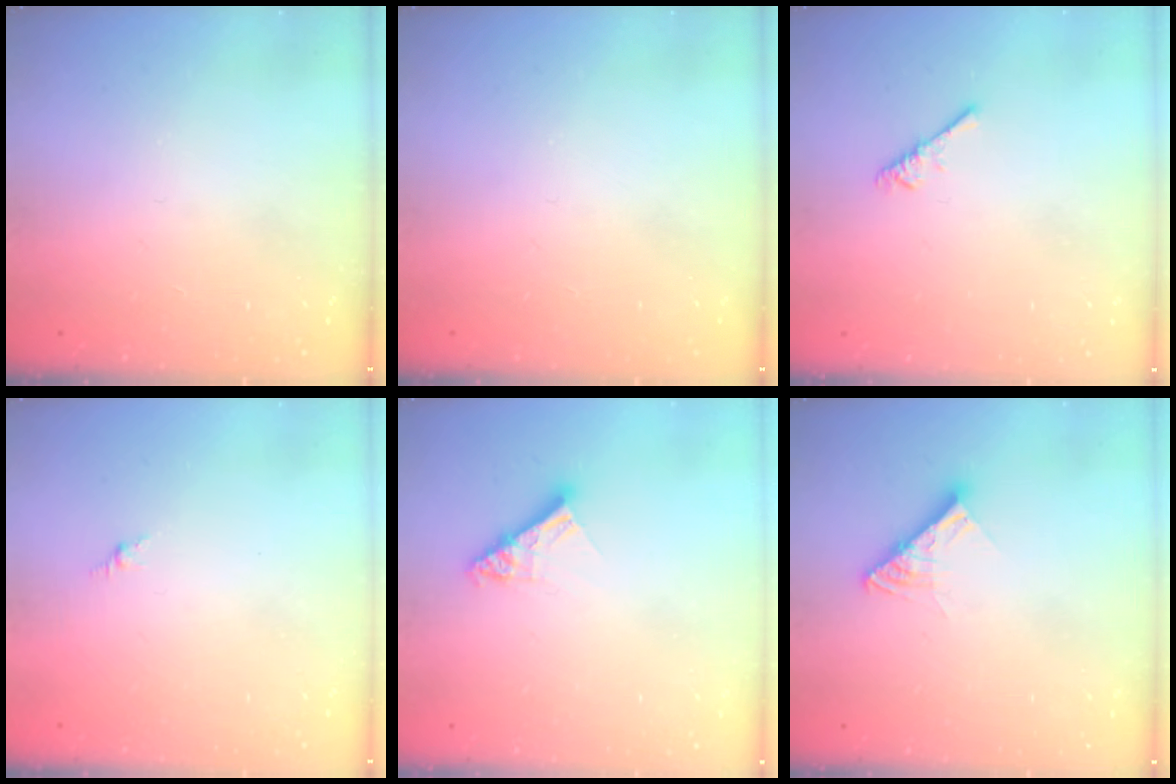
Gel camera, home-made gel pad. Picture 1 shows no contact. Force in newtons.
{"total": 0.0}
{"total": 2.6, "press": 2.5, "slide": 0.5}
{"total": 0.0}
{"total": 9.0, "press": 8.9, "slide": 0.8}
{"total": 9.5, "press": 9.4, "slide": 1.0}